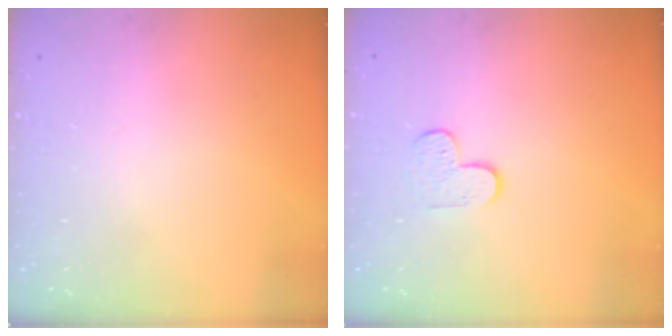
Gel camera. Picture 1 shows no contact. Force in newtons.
{"total": 4.7, "press": 4.7, "slide": 0.5}